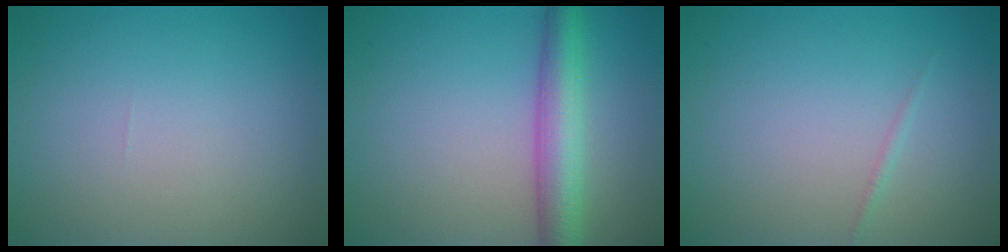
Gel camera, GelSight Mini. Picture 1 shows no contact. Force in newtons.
{"total": 5.1, "press": 5.1, "slide": 0.1}
{"total": 0.5, "press": 0.5, "slide": 0.0}